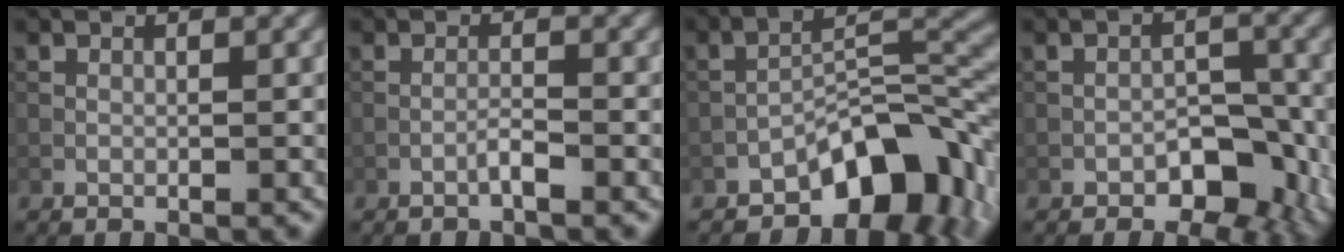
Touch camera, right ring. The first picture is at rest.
{"total": 1.1, "force": [-0.8, 0.0, 0.7], "torque": [-0.013, 0.006, -0.017]}
{"total": 9.1, "force": [-5.4, 4.4, 6.0], "torque": [-0.067, 0.017, -0.096]}
{"total": 5.4, "force": [-2.6, 3.2, 3.5], "torque": [-0.033, 0.000, -0.038]}